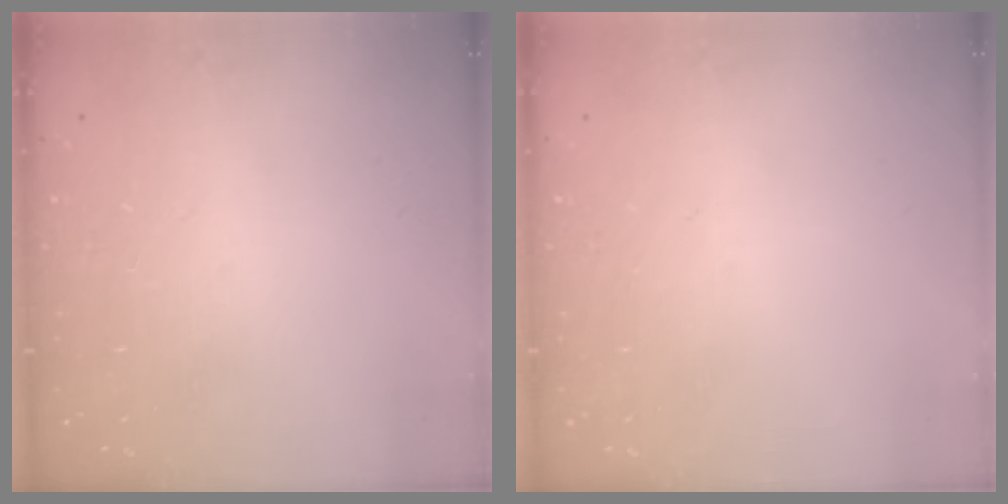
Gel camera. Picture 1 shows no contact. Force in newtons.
{"total": 0.0}